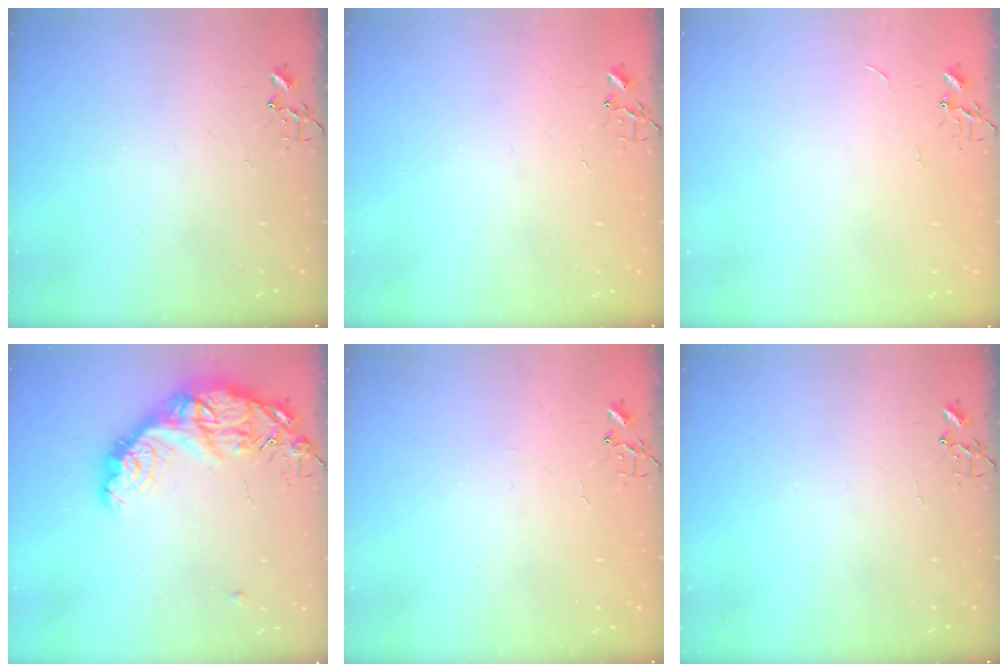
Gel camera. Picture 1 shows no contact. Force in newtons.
{"total": 1.4, "press": 1.4, "slide": 0.2}
{"total": 0.7, "press": 0.7, "slide": 0.1}
{"total": 17.0, "press": 16.9, "slide": 1.3}
{"total": 1.8, "press": 1.8, "slide": 0.3}
{"total": 0.0}